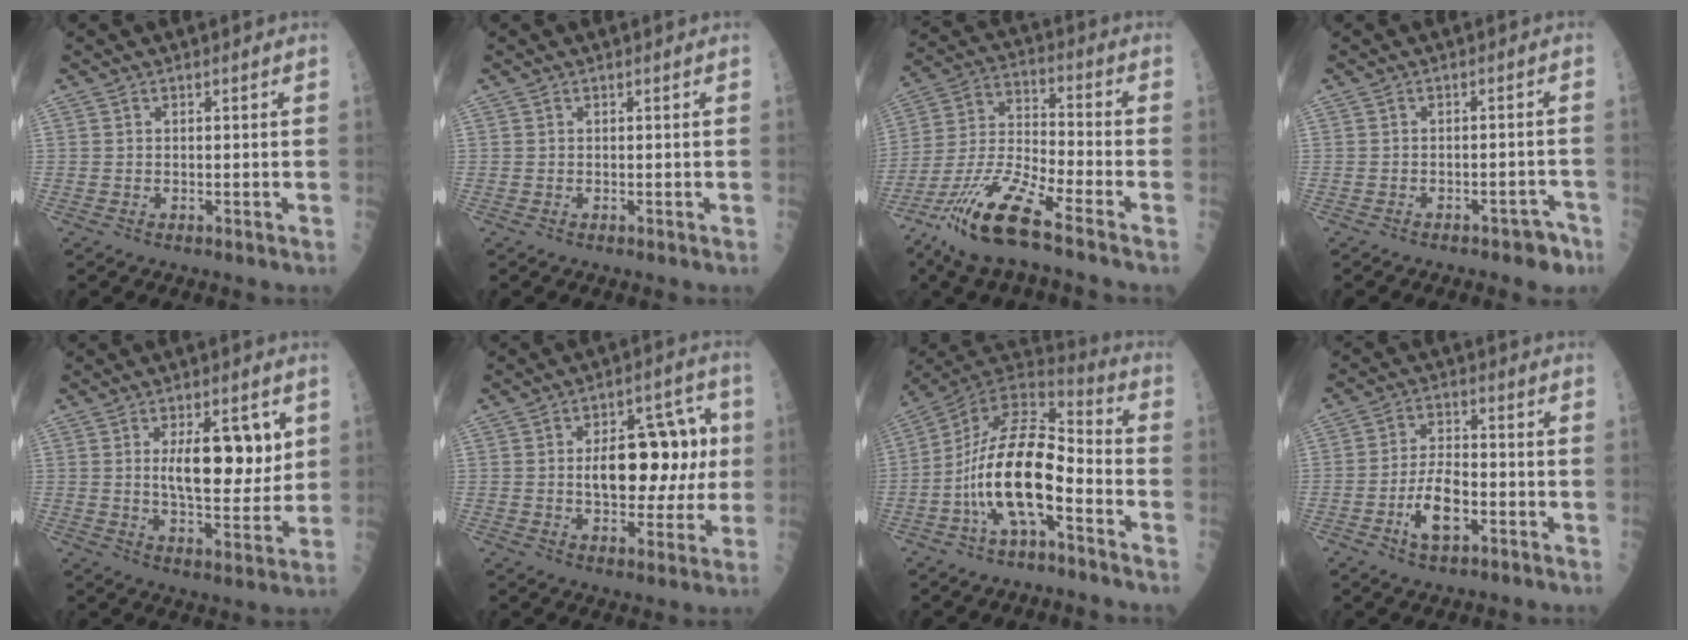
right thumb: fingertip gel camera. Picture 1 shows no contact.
{"total": 0.0}
{"total": 16.1, "force": [-10.2, 2.2, 12.3], "torque": [-0.271, 0.029, -0.196]}
{"total": 3.8, "force": [-2.7, 1.8, 2.1], "torque": [-0.009, 0.031, -0.029]}
{"total": 13.2, "force": [3.3, 5.5, 11.5], "torque": [-0.143, -0.021, 0.059]}
{"total": 17.2, "force": [1.3, 9.4, 14.3], "torque": [-0.153, 0.027, 0.025]}
{"total": 17.6, "force": [-5.5, 6.6, 15.4], "torque": [-0.286, 0.062, -0.097]}
{"total": 8.0, "force": [-2.9, 3.6, 6.5], "torque": [-0.115, 0.020, -0.052]}